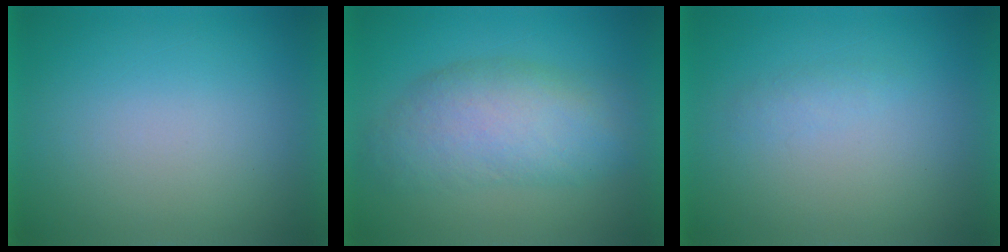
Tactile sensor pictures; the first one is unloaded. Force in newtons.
{"total": 7.1}
{"total": 1.1}